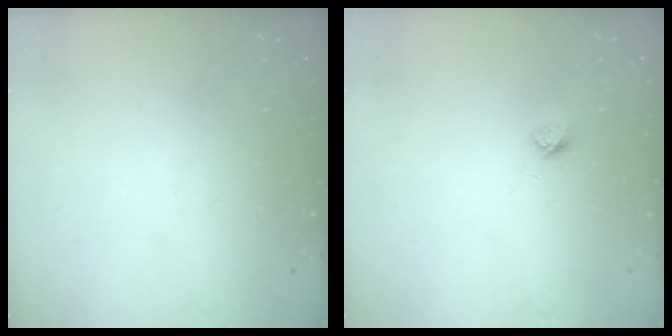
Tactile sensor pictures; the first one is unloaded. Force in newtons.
{"total": 3.1, "press": 3.0, "slide": 0.4}